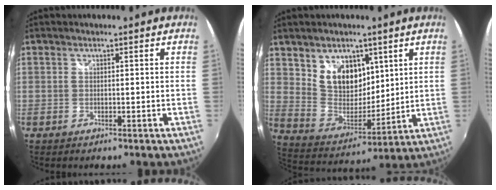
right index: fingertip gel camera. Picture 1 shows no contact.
{"total": 12.2, "force": [6.2, 8.5, 6.1], "torque": [-0.108, 0.003, 0.134]}